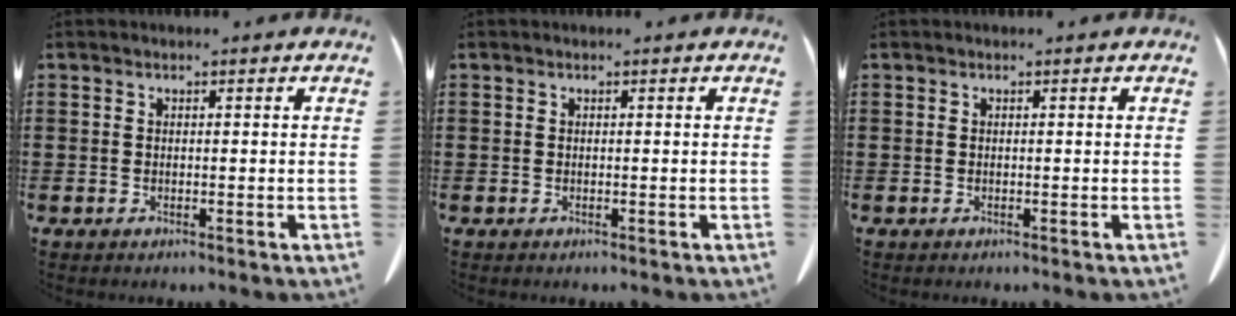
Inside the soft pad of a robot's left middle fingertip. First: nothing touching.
{"total": 0.0}
{"total": 0.0}